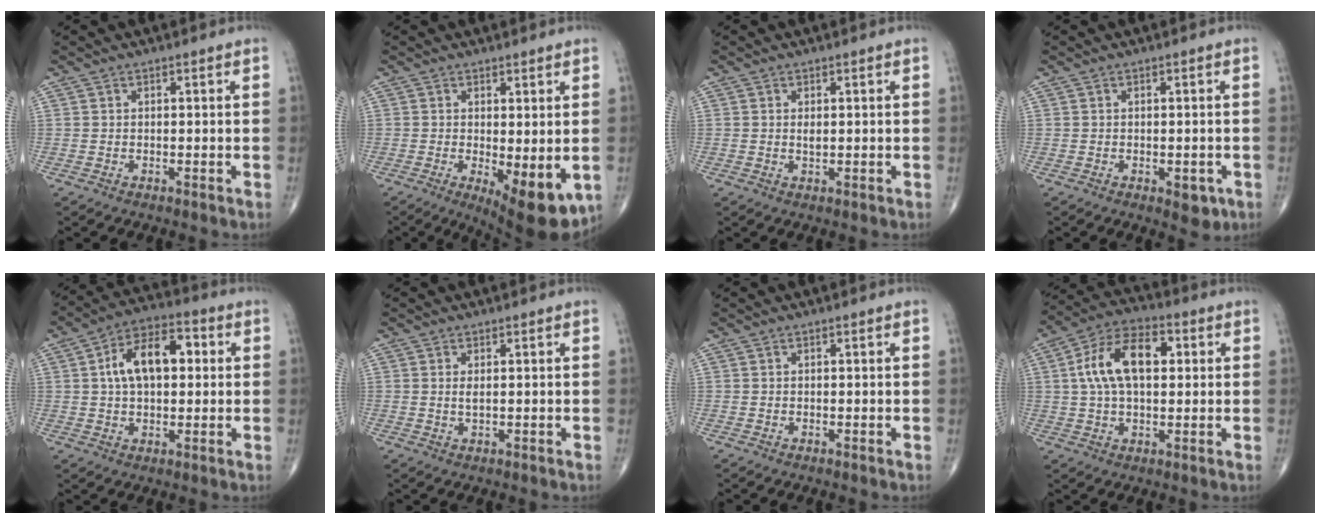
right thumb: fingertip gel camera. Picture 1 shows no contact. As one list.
[{"total": 10.0, "force": [-2.4, 3.4, 9.1], "torque": [-0.121, -0.024, -0.024]}, {"total": 1.1, "force": [0.2, 0.5, 0.9], "torque": [-0.015, -0.002, 0.005]}, {"total": 3.5, "force": [-1.3, 1.8, 2.7], "torque": [-0.019, -0.002, -0.010]}, {"total": 12.8, "force": [2.2, 7.3, 10.3], "torque": [-0.162, 0.024, 0.028]}, {"total": 1.4, "force": [0.3, 0.4, 1.3], "torque": [-0.028, -0.003, 0.009]}, {"total": 0.0}, {"total": 13.7, "force": [2.5, 7.5, 11.1], "torque": [-0.200, 0.025, 0.039]}]